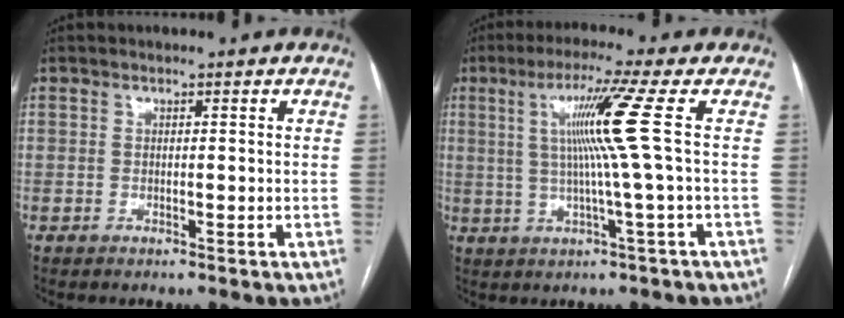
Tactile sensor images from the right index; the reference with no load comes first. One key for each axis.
{"total": 9.0, "fx": 1.5, "fy": -2.7, "fz": 8.5, "tx": -0.147, "ty": 0.006, "tz": 0.037}